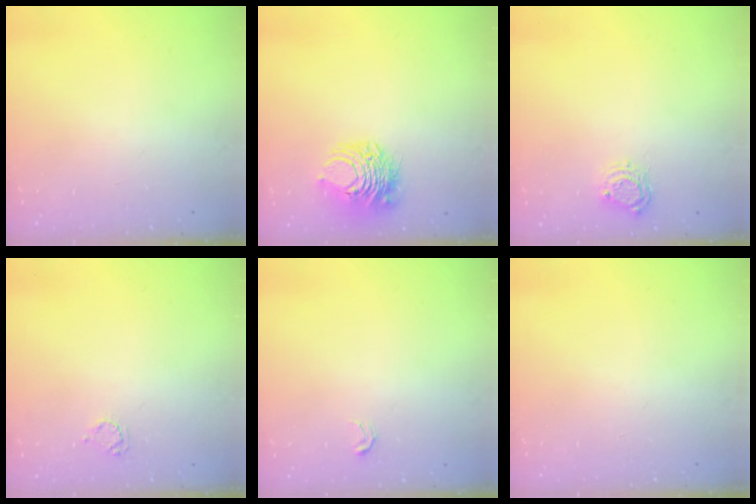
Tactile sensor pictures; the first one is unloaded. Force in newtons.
{"total": 8.4, "press": 8.4, "slide": 0.8}
{"total": 5.5, "press": 5.5, "slide": 0.5}
{"total": 2.9, "press": 2.9, "slide": 0.3}
{"total": 2.5, "press": 2.5, "slide": 0.5}
{"total": 0.0}